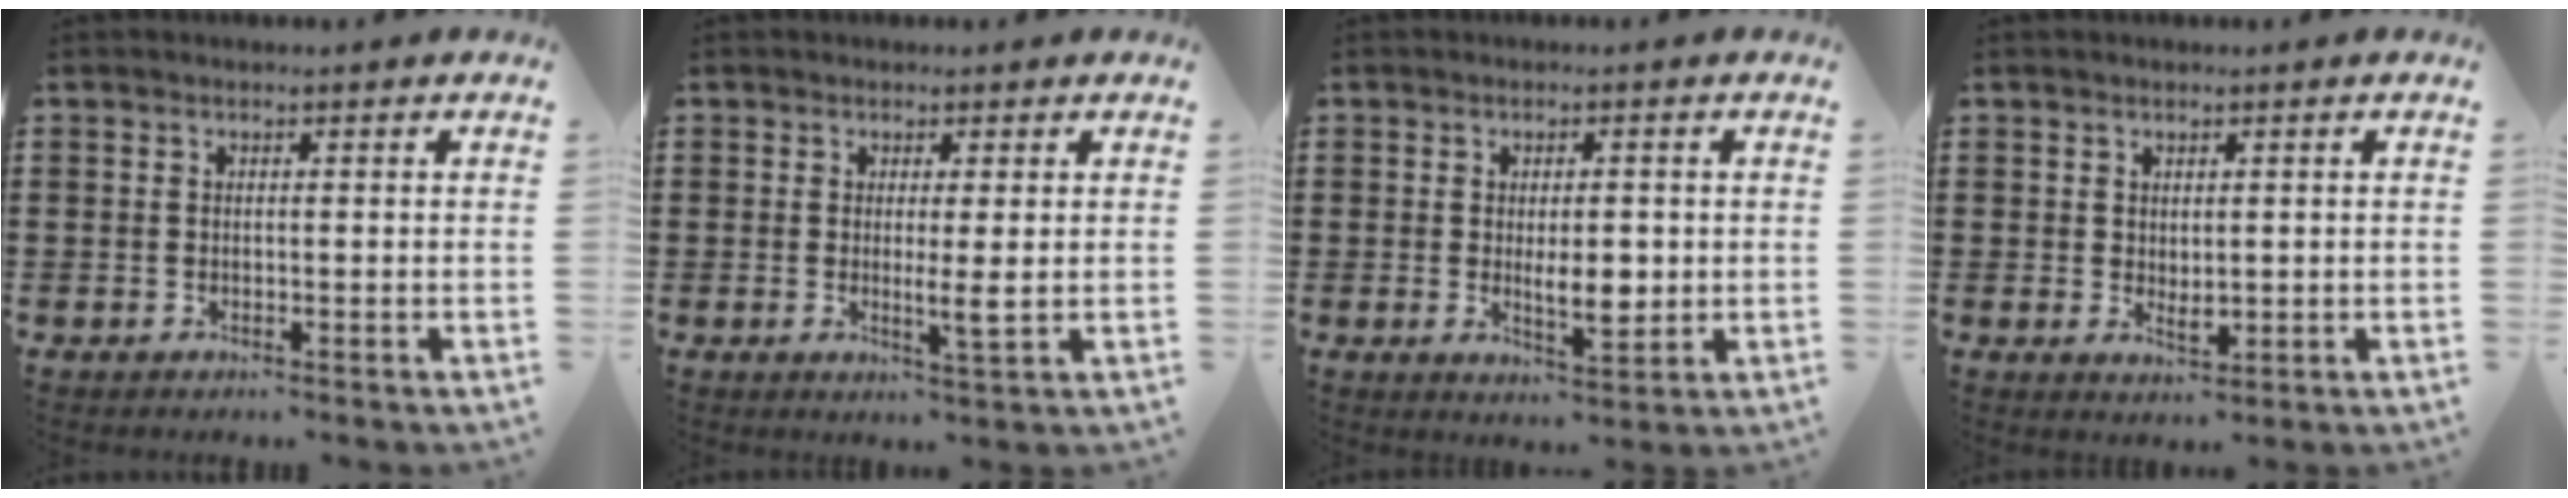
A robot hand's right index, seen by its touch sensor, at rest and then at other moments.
{"total": 2.7, "force": [0.1, 0.0, 2.7], "torque": [-0.043, -0.008, -0.001]}
{"total": 4.8, "force": [-0.2, 2.0, 4.3], "torque": [-0.062, -0.003, -0.006]}
{"total": 1.8, "force": [0.6, 1.0, 1.3], "torque": [-0.018, -0.004, 0.011]}